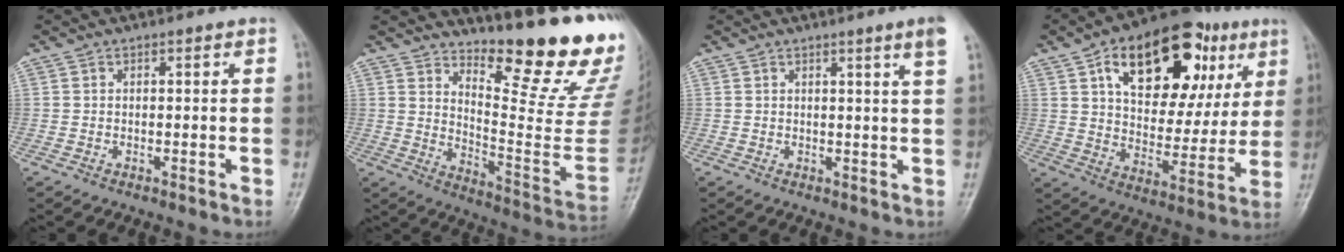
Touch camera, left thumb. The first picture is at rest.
{"total": 21.3, "force": [16.5, 4.1, 12.7], "torque": [-0.150, -0.160, 0.234]}
{"total": 3.9, "force": [2.2, -0.7, 3.1], "torque": [-0.044, -0.015, 0.031]}
{"total": 25.9, "force": [11.1, 14.2, 18.5], "torque": [-0.231, 0.000, 0.173]}